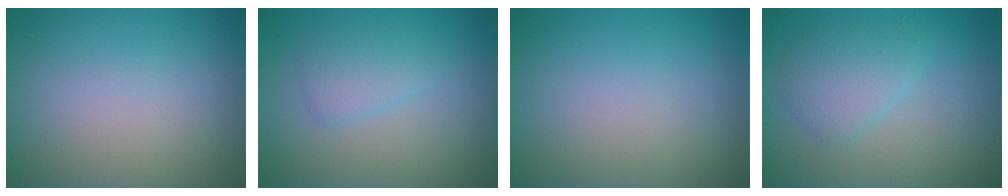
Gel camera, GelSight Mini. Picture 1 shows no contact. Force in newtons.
{"total": 1.9, "press": 1.9, "slide": 0.1}
{"total": 0.0}
{"total": 2.7, "press": 2.7, "slide": 0.2}